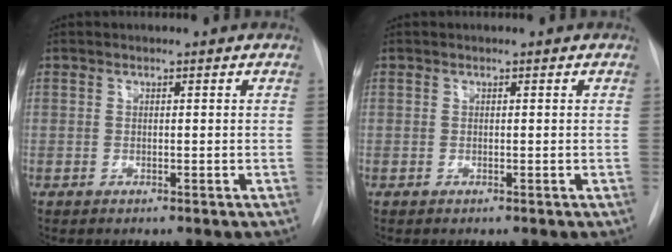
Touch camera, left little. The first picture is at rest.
{"total": 0.0}